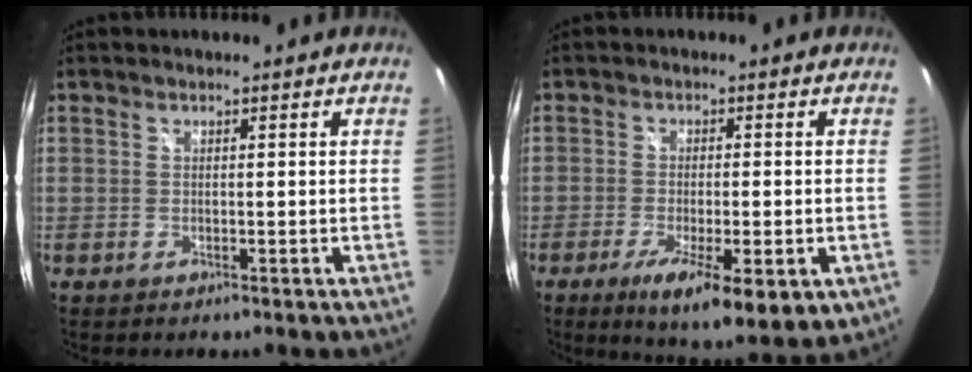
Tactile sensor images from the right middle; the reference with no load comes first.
{"total": 12.0, "force": [-5.3, 3.2, 10.3], "torque": [-0.183, -0.041, -0.079]}